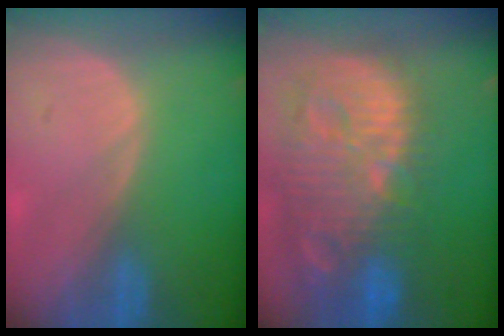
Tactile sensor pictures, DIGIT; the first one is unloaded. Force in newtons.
{"total": 14.3, "press": 12.4, "slide": 7.2}